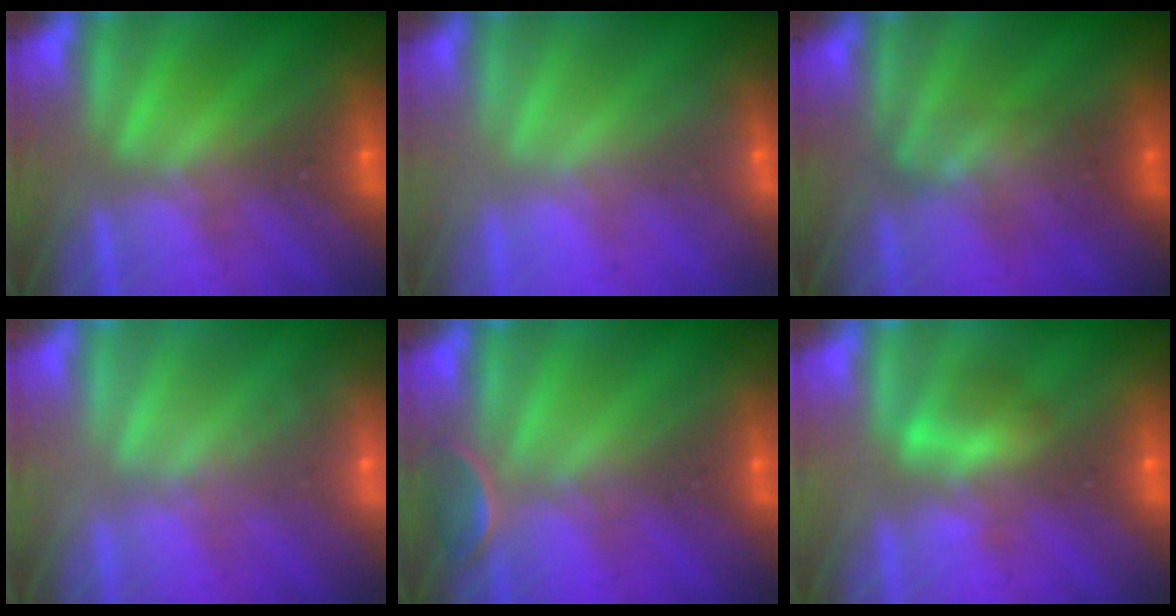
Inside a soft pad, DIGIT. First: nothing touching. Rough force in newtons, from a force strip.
{"total": 2.3}
{"total": 2.2}
{"total": 1.7}
{"total": 2.5}
{"total": 2.1}